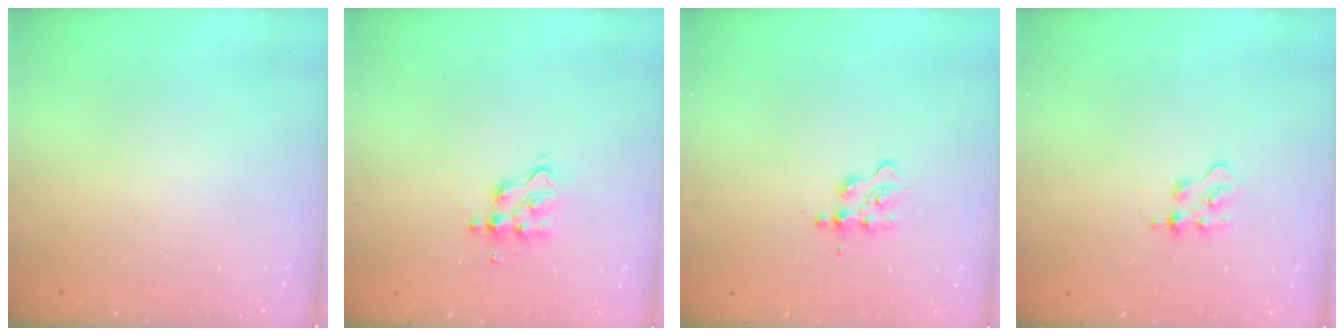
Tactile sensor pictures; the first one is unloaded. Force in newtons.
{"total": 5.4, "press": 5.4, "slide": 0.4}
{"total": 2.4, "press": 2.4, "slide": 0.3}
{"total": 2.4, "press": 2.4, "slide": 0.3}